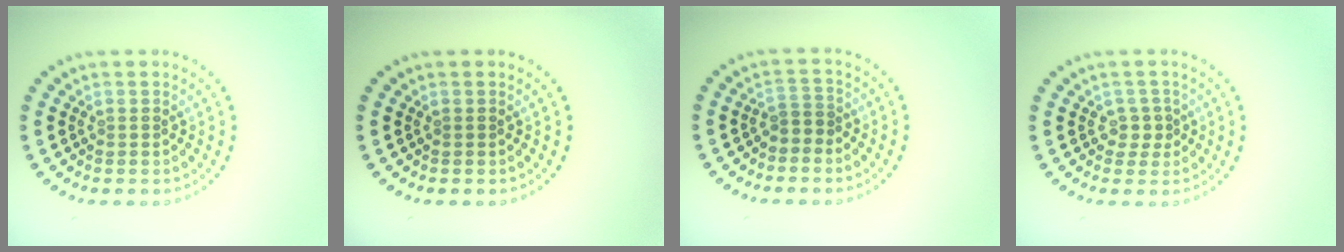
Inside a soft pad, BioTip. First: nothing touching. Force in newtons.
{"total": 0.0}
{"total": 1.5, "press": 1.2, "slide": 0.9}
{"total": 1.7, "press": 1.4, "slide": 0.9}